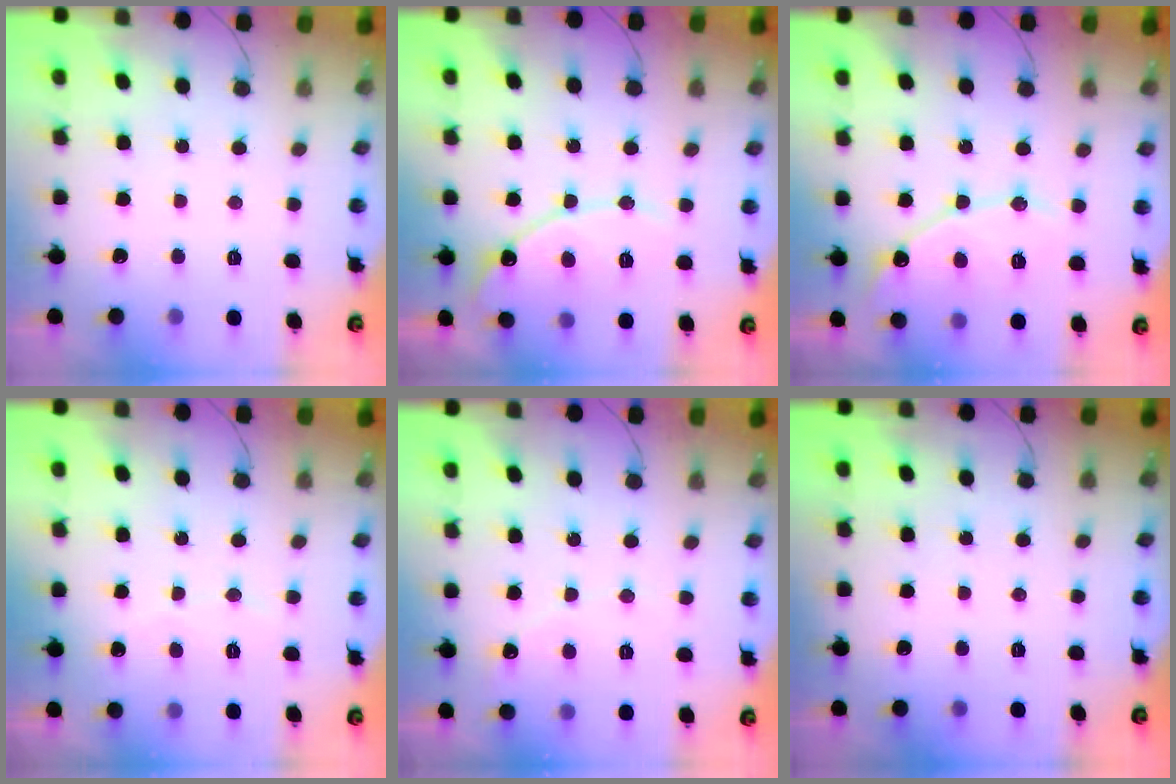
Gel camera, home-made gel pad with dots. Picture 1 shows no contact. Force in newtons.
{"total": 13.0, "press": 12.9, "slide": 1.1}
{"total": 11.5, "press": 11.5, "slide": 0.8}
{"total": 3.1, "press": 3.1, "slide": 0.3}
{"total": 2.3, "press": 2.3, "slide": 0.1}
{"total": 0.0}